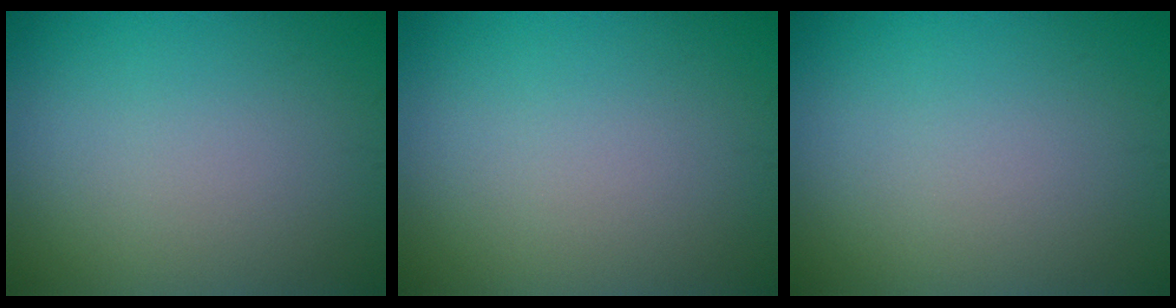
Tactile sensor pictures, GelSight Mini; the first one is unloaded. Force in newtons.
{"total": 0.0}
{"total": 0.0}